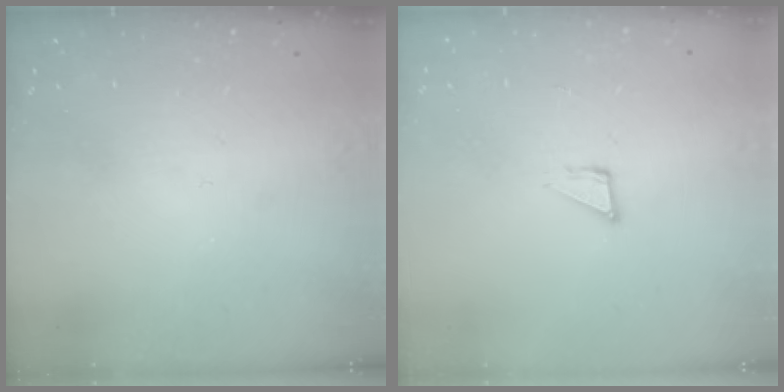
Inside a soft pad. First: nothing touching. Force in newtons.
{"total": 3.6, "press": 3.6, "slide": 0.3}